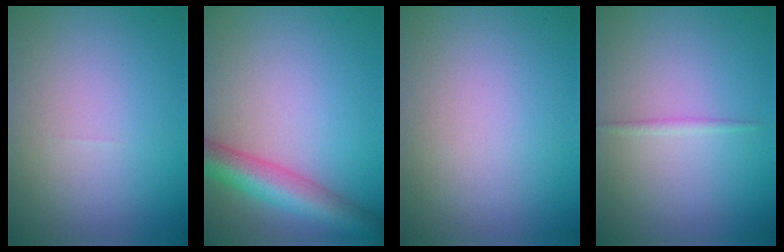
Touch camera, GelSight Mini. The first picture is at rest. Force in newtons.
{"total": 6.0, "press": 6.0, "slide": 0.2}
{"total": 0.0}
{"total": 0.7, "press": 0.7, "slide": 0.0}